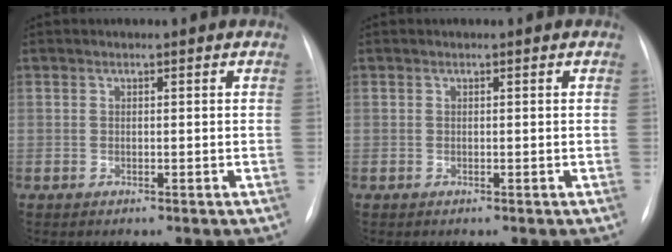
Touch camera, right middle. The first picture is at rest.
{"total": 0.0}